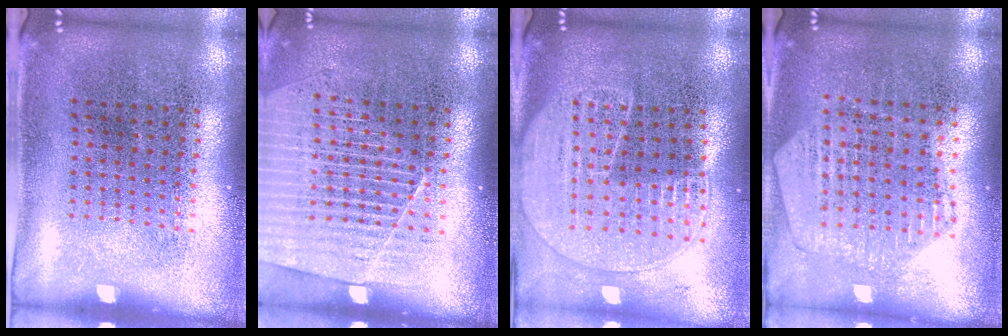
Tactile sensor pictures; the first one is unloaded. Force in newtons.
{"total": 1.5, "press": 1.4, "slide": 0.5}
{"total": 1.8, "press": 1.7, "slide": 0.7}
{"total": 0.8, "press": 0.8, "slide": 0.1}